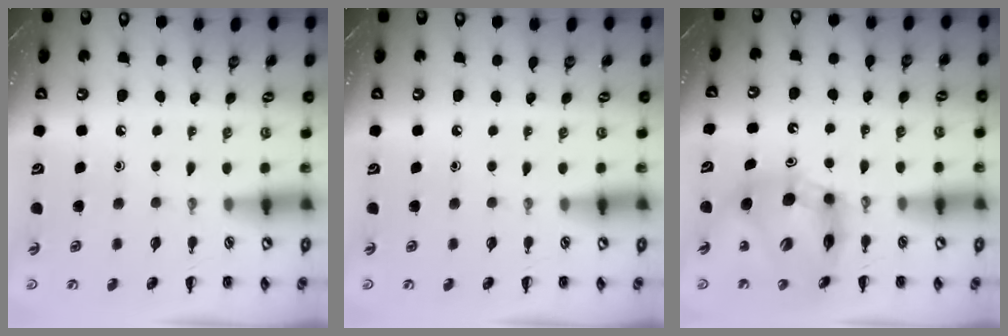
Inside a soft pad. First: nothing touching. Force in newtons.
{"total": 0.0}
{"total": 11.6, "press": 11.1, "slide": 3.1}